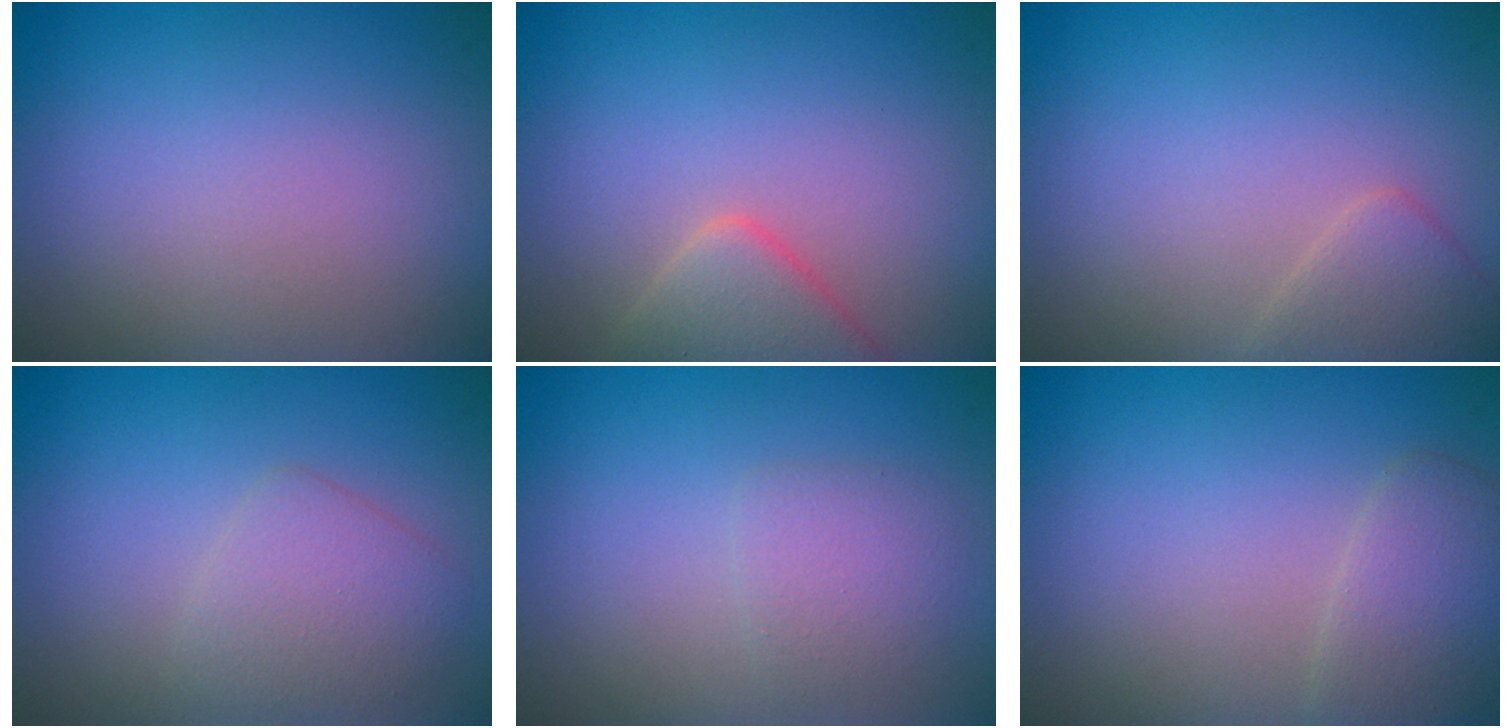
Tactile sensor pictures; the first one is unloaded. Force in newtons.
{"total": 3.5, "press": 3.5, "slide": 0.1}
{"total": 2.2, "press": 2.2, "slide": 0.2}
{"total": 2.6, "press": 2.6, "slide": 0.0}
{"total": 1.9, "press": 1.9, "slide": 0.1}
{"total": 2.6, "press": 2.6, "slide": 0.2}